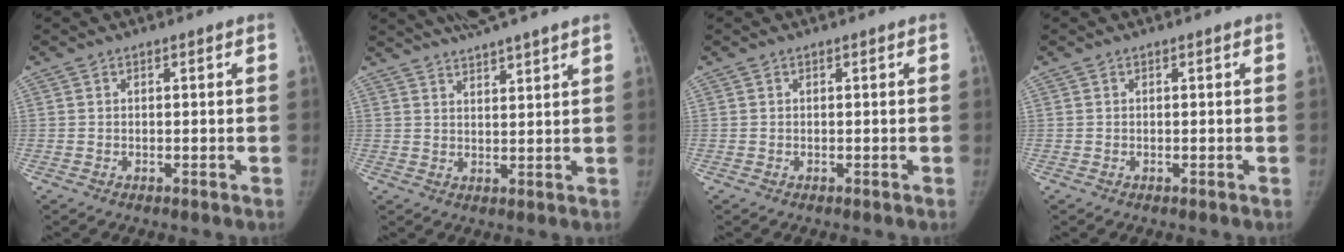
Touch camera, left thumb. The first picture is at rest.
{"total": 8.9, "force": [7.4, 0.7, 4.9], "torque": [-0.067, -0.005, 0.116]}
{"total": 0.0}
{"total": 0.0}